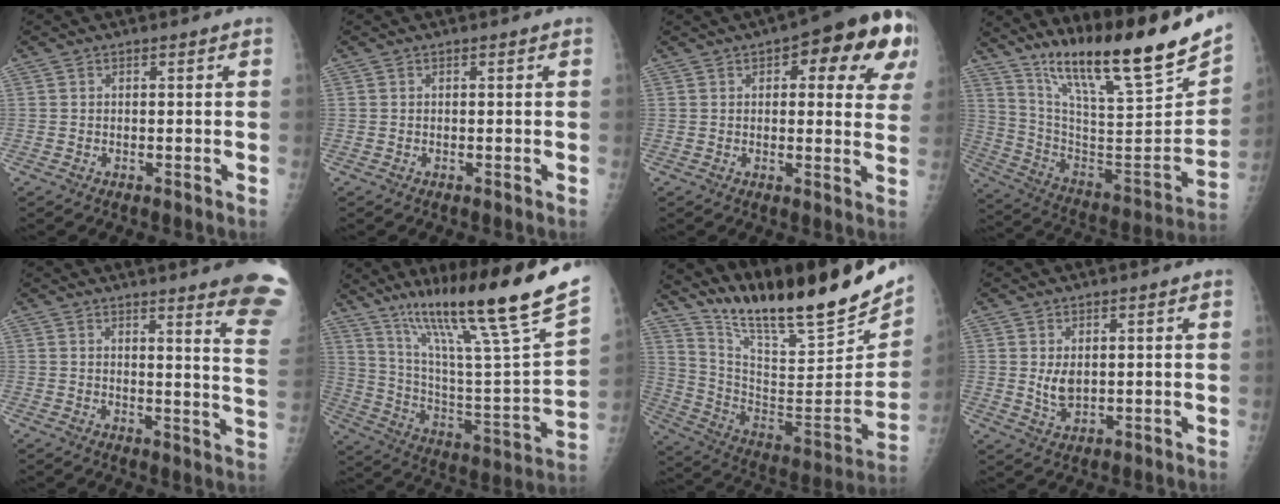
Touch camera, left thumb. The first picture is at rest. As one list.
[{"total": 0.0}, {"total": 17.3, "force": [7.3, 6.9, 14.1], "torque": [-0.136, -0.002, 0.081]}, {"total": 27.0, "force": [19.3, 4.0, 18.4], "torque": [-0.277, -0.081, 0.329]}, {"total": 14.9, "force": [12.0, 0.3, 9.0], "torque": [-0.086, -0.101, 0.125]}, {"total": 29.9, "force": [19.4, 2.7, 22.5], "torque": [-0.352, -0.056, 0.323]}, {"total": 27.4, "force": [21.6, 5.2, 16.1], "torque": [-0.231, -0.104, 0.350]}, {"total": 3.7, "force": [0.9, 2.1, 2.9], "torque": [-0.044, -0.015, 0.025]}]